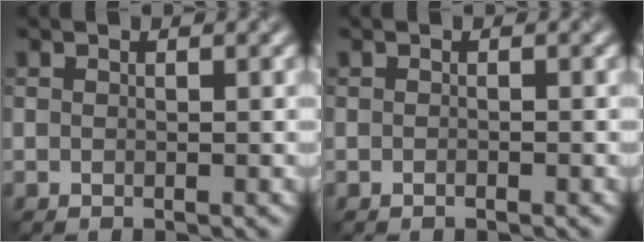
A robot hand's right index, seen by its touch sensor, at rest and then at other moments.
{"total": 0.9, "force": [-0.4, 0.4, 0.6], "torque": [0.004, -0.001, -0.009]}